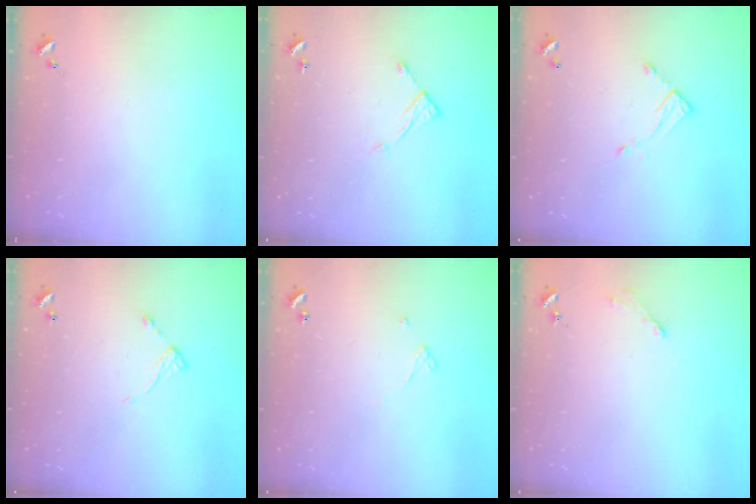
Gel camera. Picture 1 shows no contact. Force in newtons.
{"total": 6.4, "press": 6.4, "slide": 0.3}
{"total": 5.5, "press": 5.5, "slide": 0.3}
{"total": 6.4, "press": 6.4, "slide": 0.4}
{"total": 2.4, "press": 2.4, "slide": 0.2}
{"total": 2.6, "press": 2.6, "slide": 0.3}